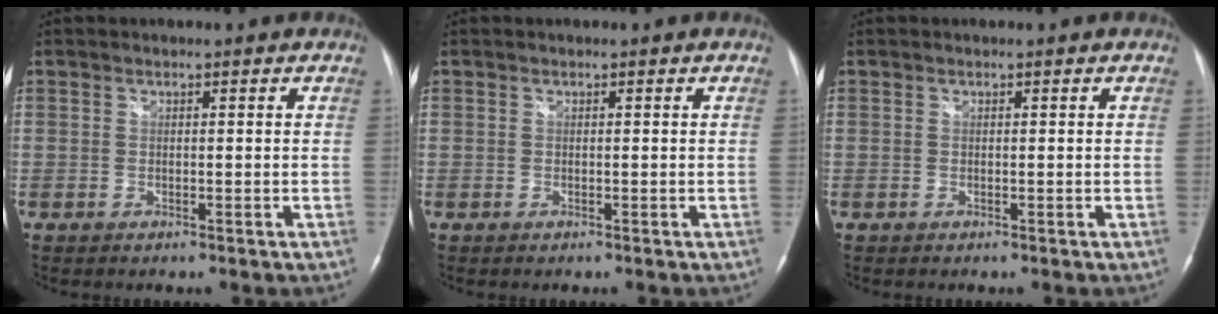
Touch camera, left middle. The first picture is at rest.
{"total": 0.0}
{"total": 0.0}